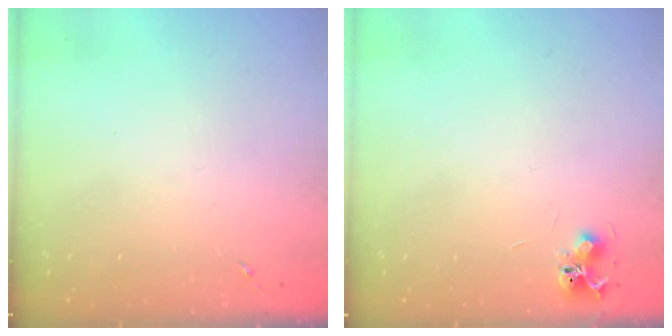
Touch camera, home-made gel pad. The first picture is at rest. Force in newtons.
{"total": 6.5, "press": 6.5, "slide": 0.8}